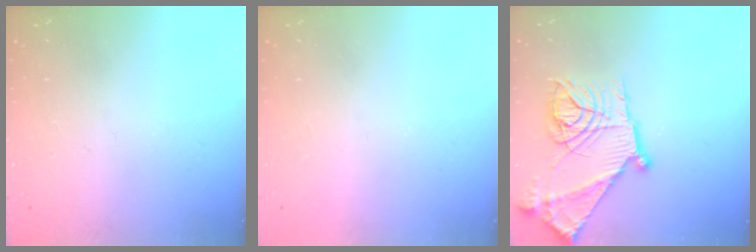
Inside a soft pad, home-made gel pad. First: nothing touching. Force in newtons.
{"total": 1.6, "press": 1.6, "slide": 0.1}
{"total": 22.2, "press": 22.1, "slide": 2.3}